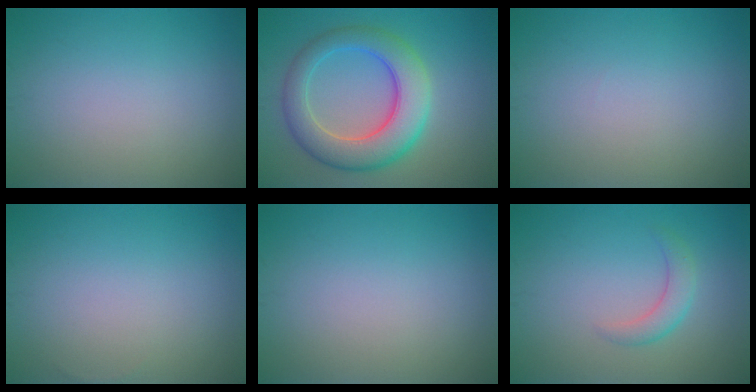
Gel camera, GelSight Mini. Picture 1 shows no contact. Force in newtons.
{"total": 7.7, "press": 7.7, "slide": 0.4}
{"total": 0.0}
{"total": 0.0}
{"total": 0.0}
{"total": 2.2, "press": 2.2, "slide": 0.1}